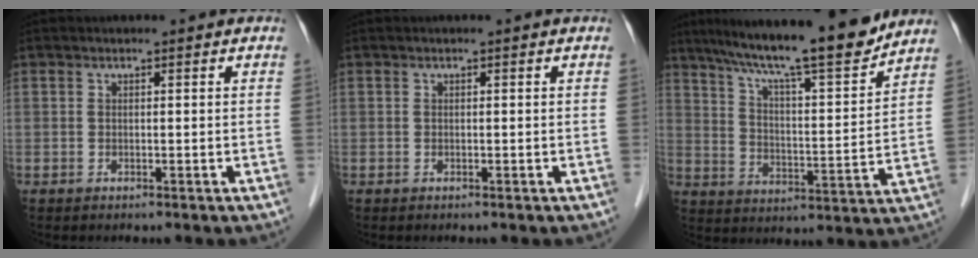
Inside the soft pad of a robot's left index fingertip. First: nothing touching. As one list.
[{"total": 0.0}, {"total": 17.5, "force": [15.1, 0.5, 8.8], "torque": [-0.142, 0.002, 0.232]}]